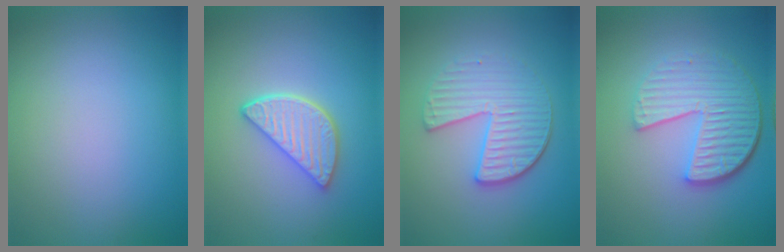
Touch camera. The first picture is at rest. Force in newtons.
{"total": 4.1, "press": 3.3, "slide": 2.5}
{"total": 4.0, "press": 3.5, "slide": 1.8}
{"total": 6.3, "press": 4.4, "slide": 4.4}